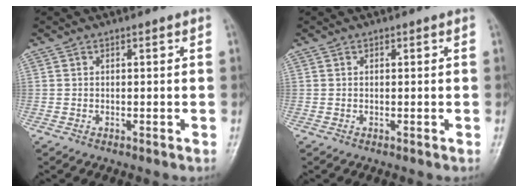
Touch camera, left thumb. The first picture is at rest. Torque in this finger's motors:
{"motor_torque": [-0.01, 0.01, -0.04, -0.02, 0.00]}